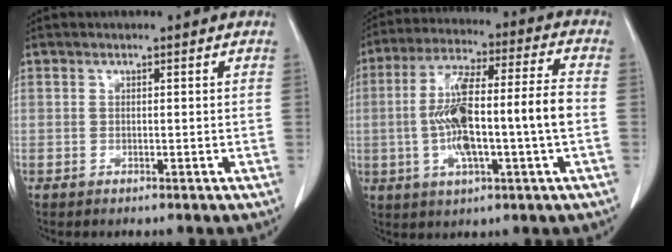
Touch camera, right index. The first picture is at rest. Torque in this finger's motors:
{"motor_torque": [2.14, 0.00, 0.94, 0.21]}